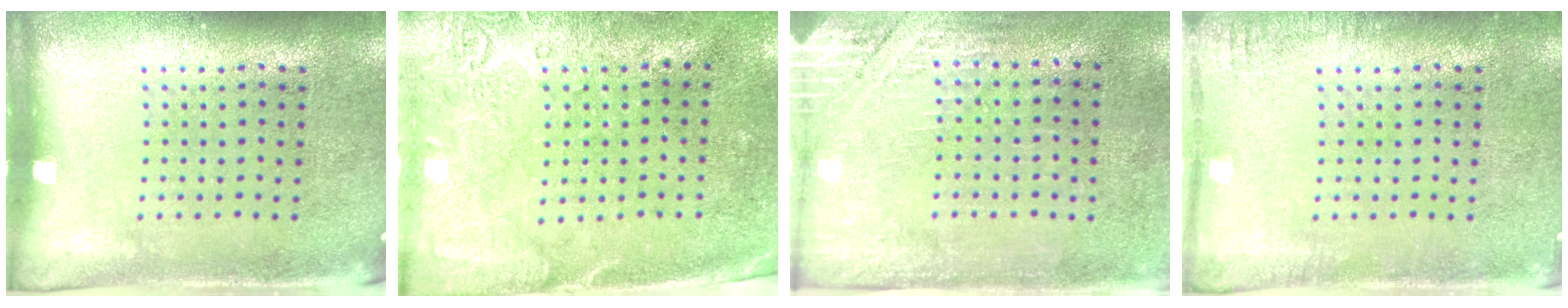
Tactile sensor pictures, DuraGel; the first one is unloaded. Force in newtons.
{"total": 2.7, "press": 2.3, "slide": 1.5}
{"total": 2.7, "press": 2.4, "slide": 1.2}
{"total": 1.4, "press": 1.4, "slide": 0.1}